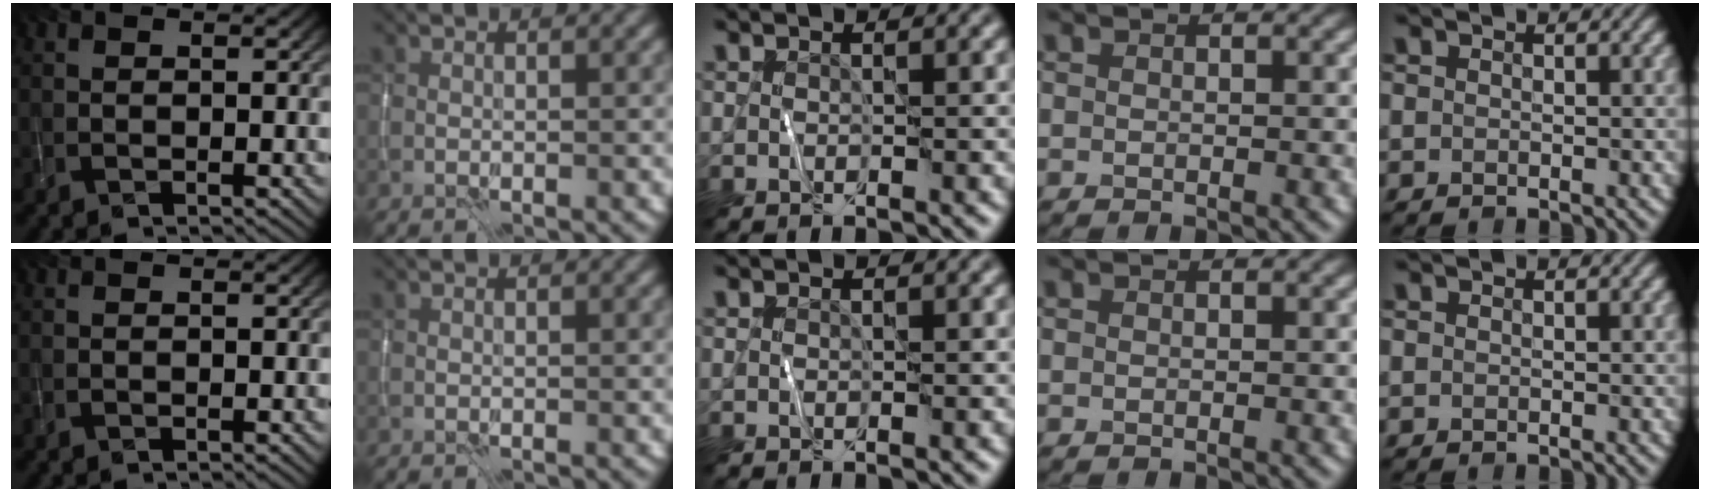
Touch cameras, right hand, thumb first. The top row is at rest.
{}